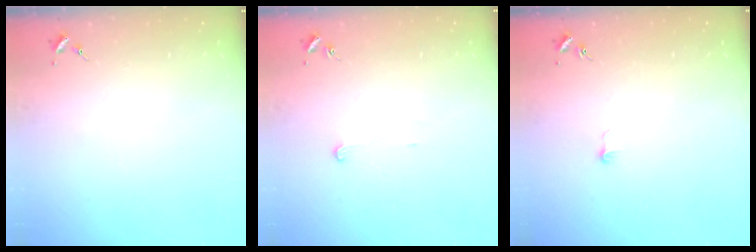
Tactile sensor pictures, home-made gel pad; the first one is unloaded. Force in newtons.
{"total": 2.4, "press": 2.4, "slide": 0.2}
{"total": 2.6, "press": 2.6, "slide": 0.2}